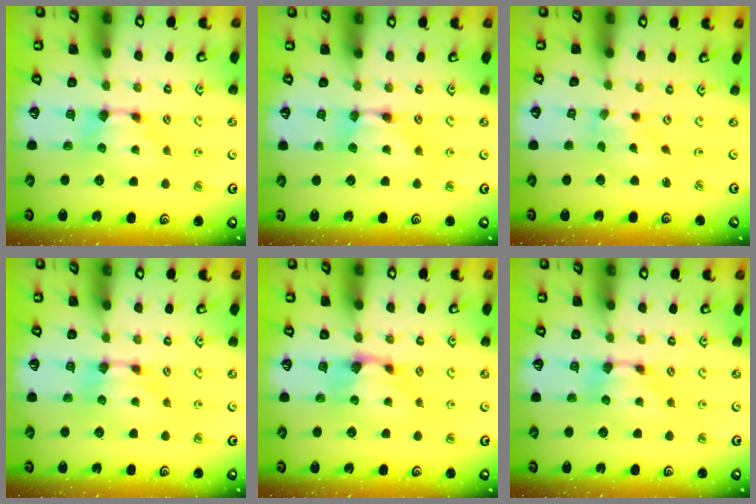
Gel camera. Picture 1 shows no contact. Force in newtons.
{"total": 1.7, "press": 1.7, "slide": 0.1}
{"total": 2.0, "press": 1.7, "slide": 1.0}
{"total": 0.0}
{"total": 0.6, "press": 0.2, "slide": 0.5}
{"total": 0.0}